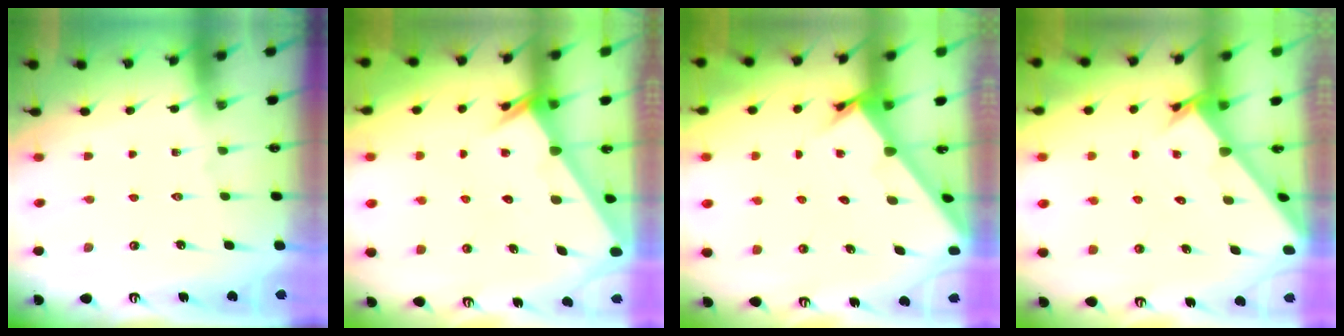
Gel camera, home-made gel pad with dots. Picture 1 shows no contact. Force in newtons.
{"total": 2.5, "press": 2.5, "slide": 0.1}
{"total": 2.3, "press": 2.3, "slide": 0.3}
{"total": 2.4, "press": 2.4, "slide": 0.1}